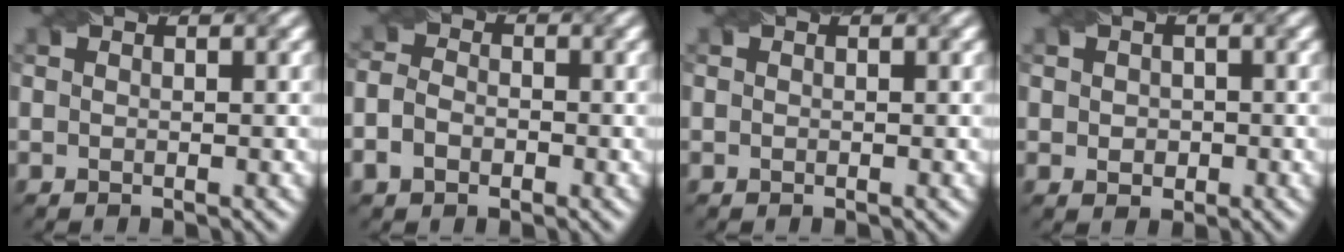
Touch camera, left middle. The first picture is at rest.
{"total": 2.7, "force": [-1.1, 2.0, 1.5], "torque": [-0.032, -0.001, -0.026]}
{"total": 0.0}
{"total": 1.4, "force": [0.1, 1.2, 0.7], "torque": [-0.009, 0.000, 0.000]}